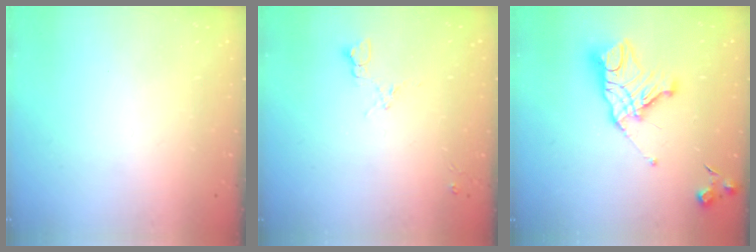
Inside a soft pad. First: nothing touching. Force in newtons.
{"total": 5.1, "press": 5.0, "slide": 0.6}
{"total": 14.9, "press": 14.8, "slide": 1.4}